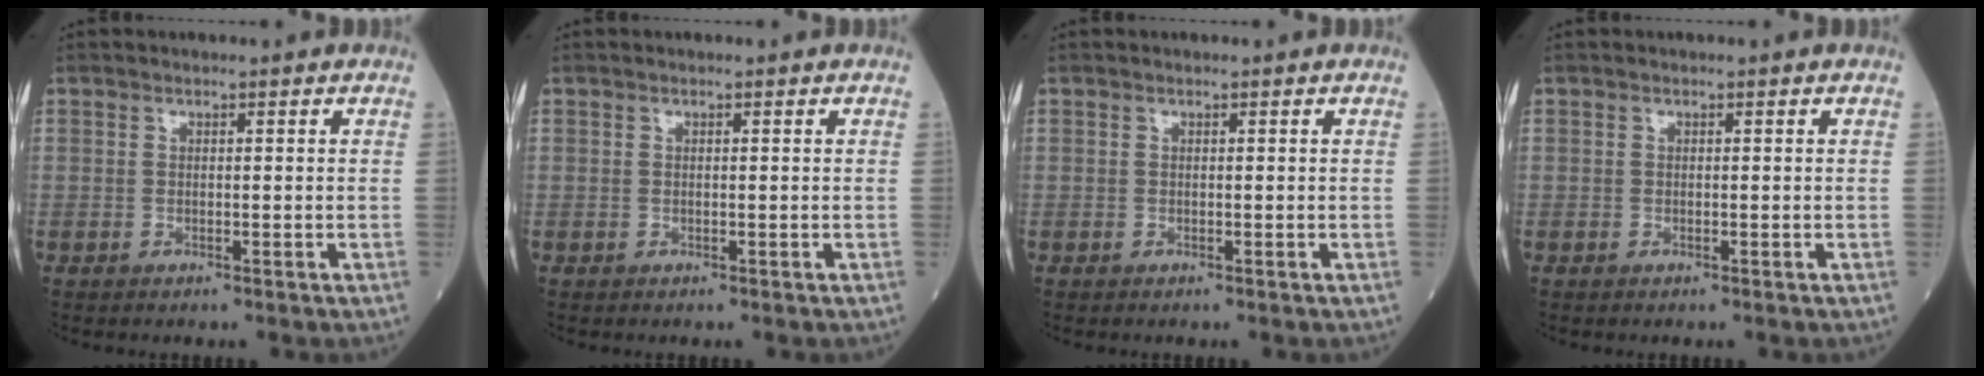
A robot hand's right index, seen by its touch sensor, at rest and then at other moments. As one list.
[{"total": 0.0}, {"total": 0.0}, {"total": 0.0}]